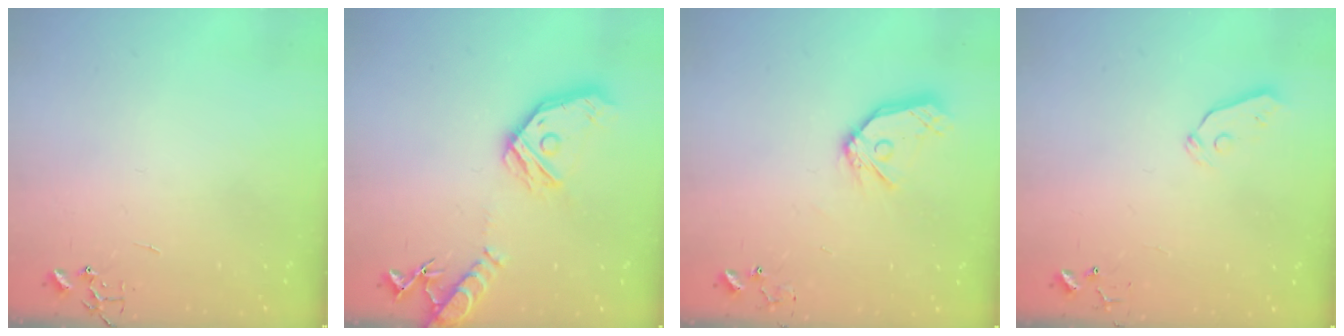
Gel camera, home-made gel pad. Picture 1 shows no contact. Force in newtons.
{"total": 17.1, "press": 16.9, "slide": 2.2}
{"total": 13.0, "press": 12.9, "slide": 1.6}
{"total": 4.0, "press": 3.9, "slide": 0.8}